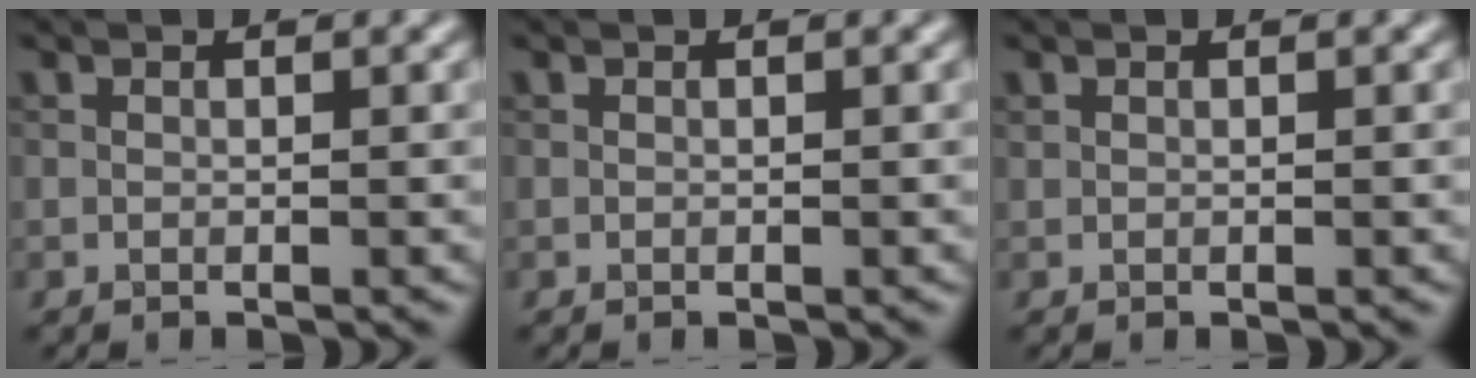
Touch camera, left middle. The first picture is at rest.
{"total": 0.0}
{"total": 0.0}